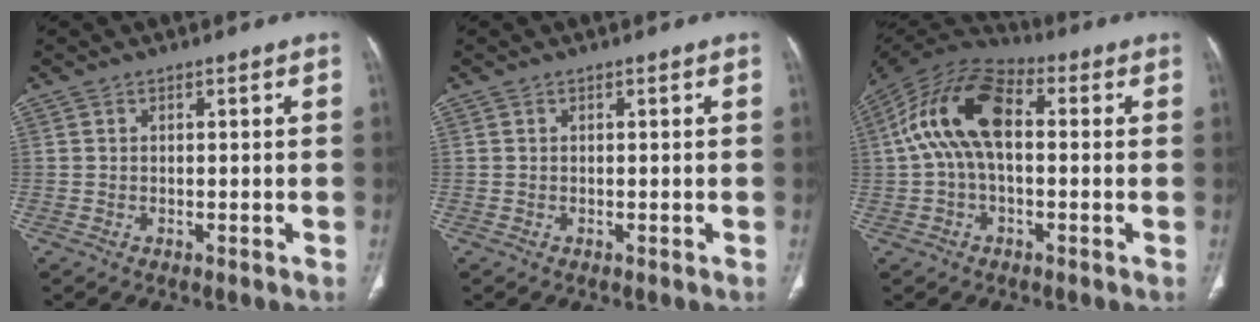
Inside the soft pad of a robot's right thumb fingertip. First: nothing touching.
{"total": 0.0}
{"total": 14.9, "force": [1.4, 8.3, 12.3], "torque": [-0.236, 0.041, 0.016]}